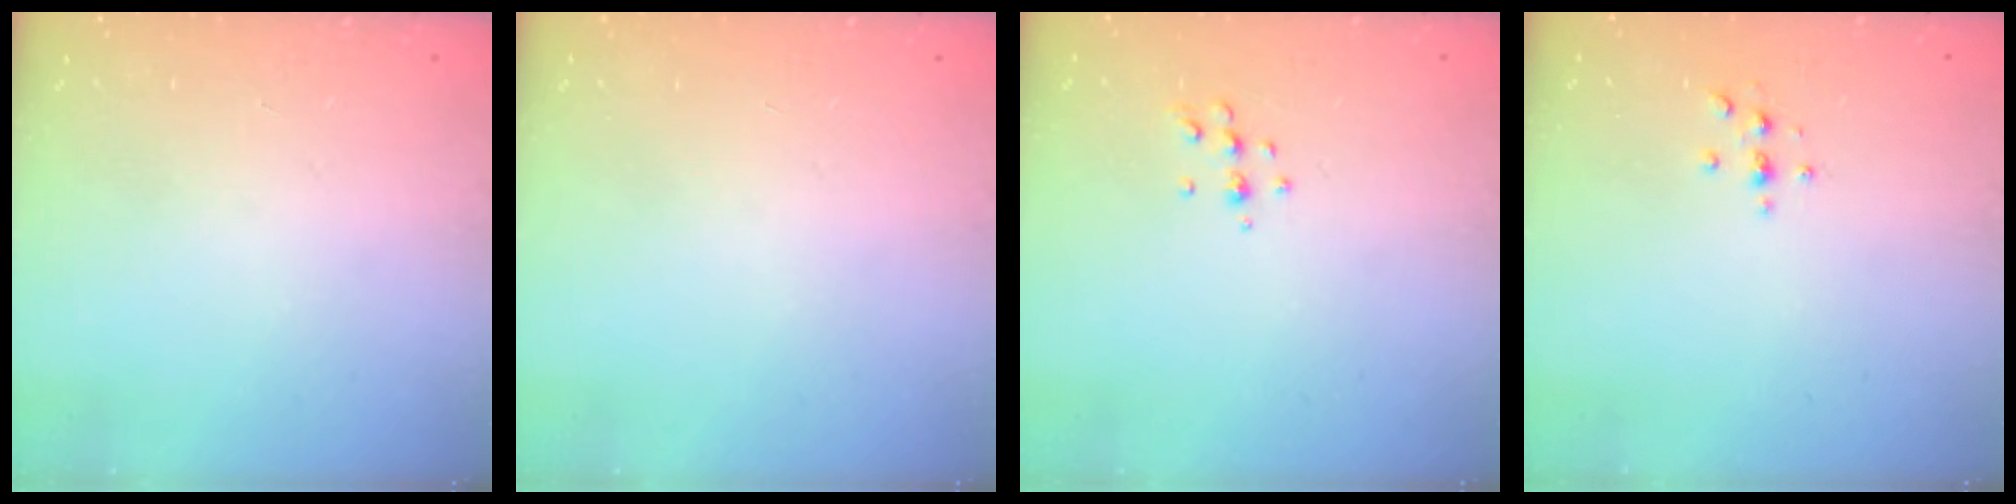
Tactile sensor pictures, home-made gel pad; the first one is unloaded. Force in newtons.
{"total": 0.0}
{"total": 5.7, "press": 5.6, "slide": 1.0}
{"total": 2.2, "press": 2.1, "slide": 0.2}